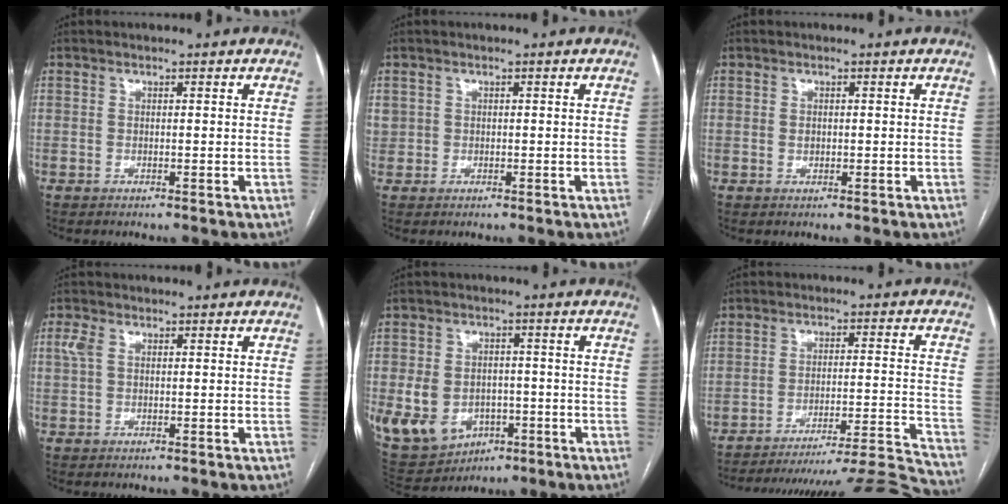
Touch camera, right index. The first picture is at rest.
{"total": 2.1, "force": [0.3, 2.0, 0.4], "torque": [-0.003, 0.011, 0.011]}
{"total": 1.0, "force": [0.1, 0.8, 0.6], "torque": [-0.010, 0.000, 0.002]}
{"total": 2.3, "force": [0.8, 1.4, 1.7], "torque": [-0.051, 0.019, 0.021]}
{"total": 16.7, "force": [-5.2, 13.1, 8.8], "torque": [-0.212, 0.012, -0.061]}
{"total": 25.0, "force": [-24.0, -1.7, 6.8], "torque": [-0.050, -0.008, -0.317]}